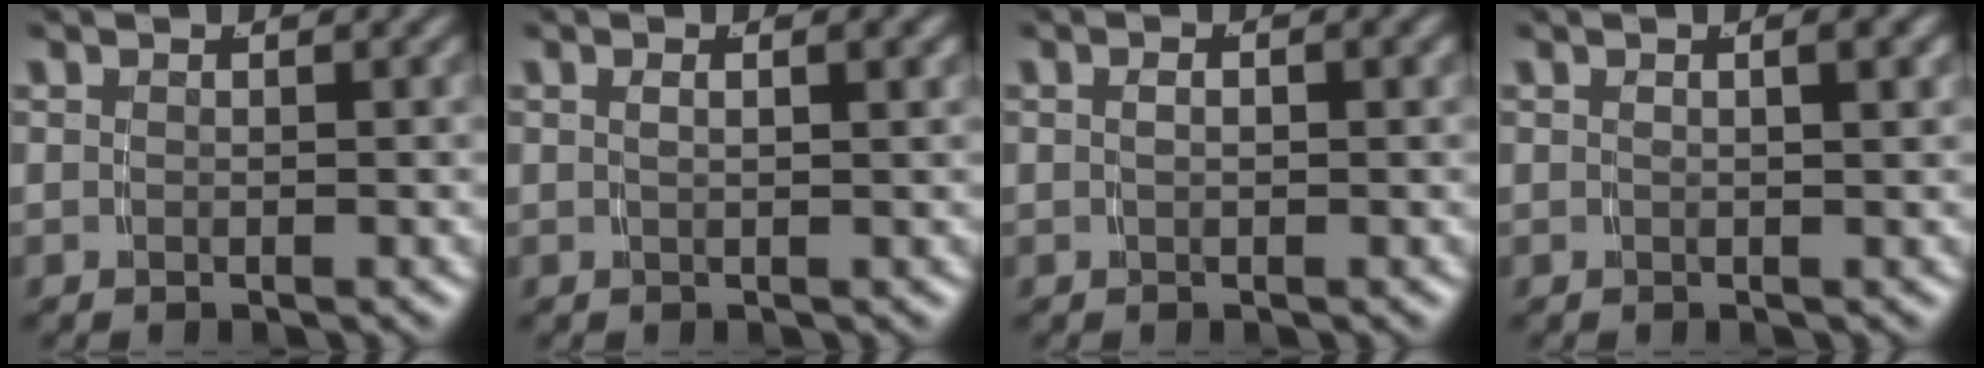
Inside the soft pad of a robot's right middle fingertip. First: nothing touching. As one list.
[{"total": 1.3, "force": [0.2, -0.6, 1.1], "torque": [-0.013, 0.002, 0.008]}, {"total": 0.9, "force": [-0.2, -0.3, 0.9], "torque": [-0.009, 0.000, 0.002]}, {"total": 1.2, "force": [0.2, -0.6, 1.0], "torque": [-0.012, 0.002, 0.009]}]